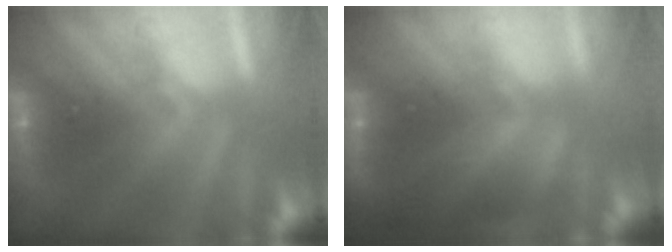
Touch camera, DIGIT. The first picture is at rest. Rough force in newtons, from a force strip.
{"total": 8.4}